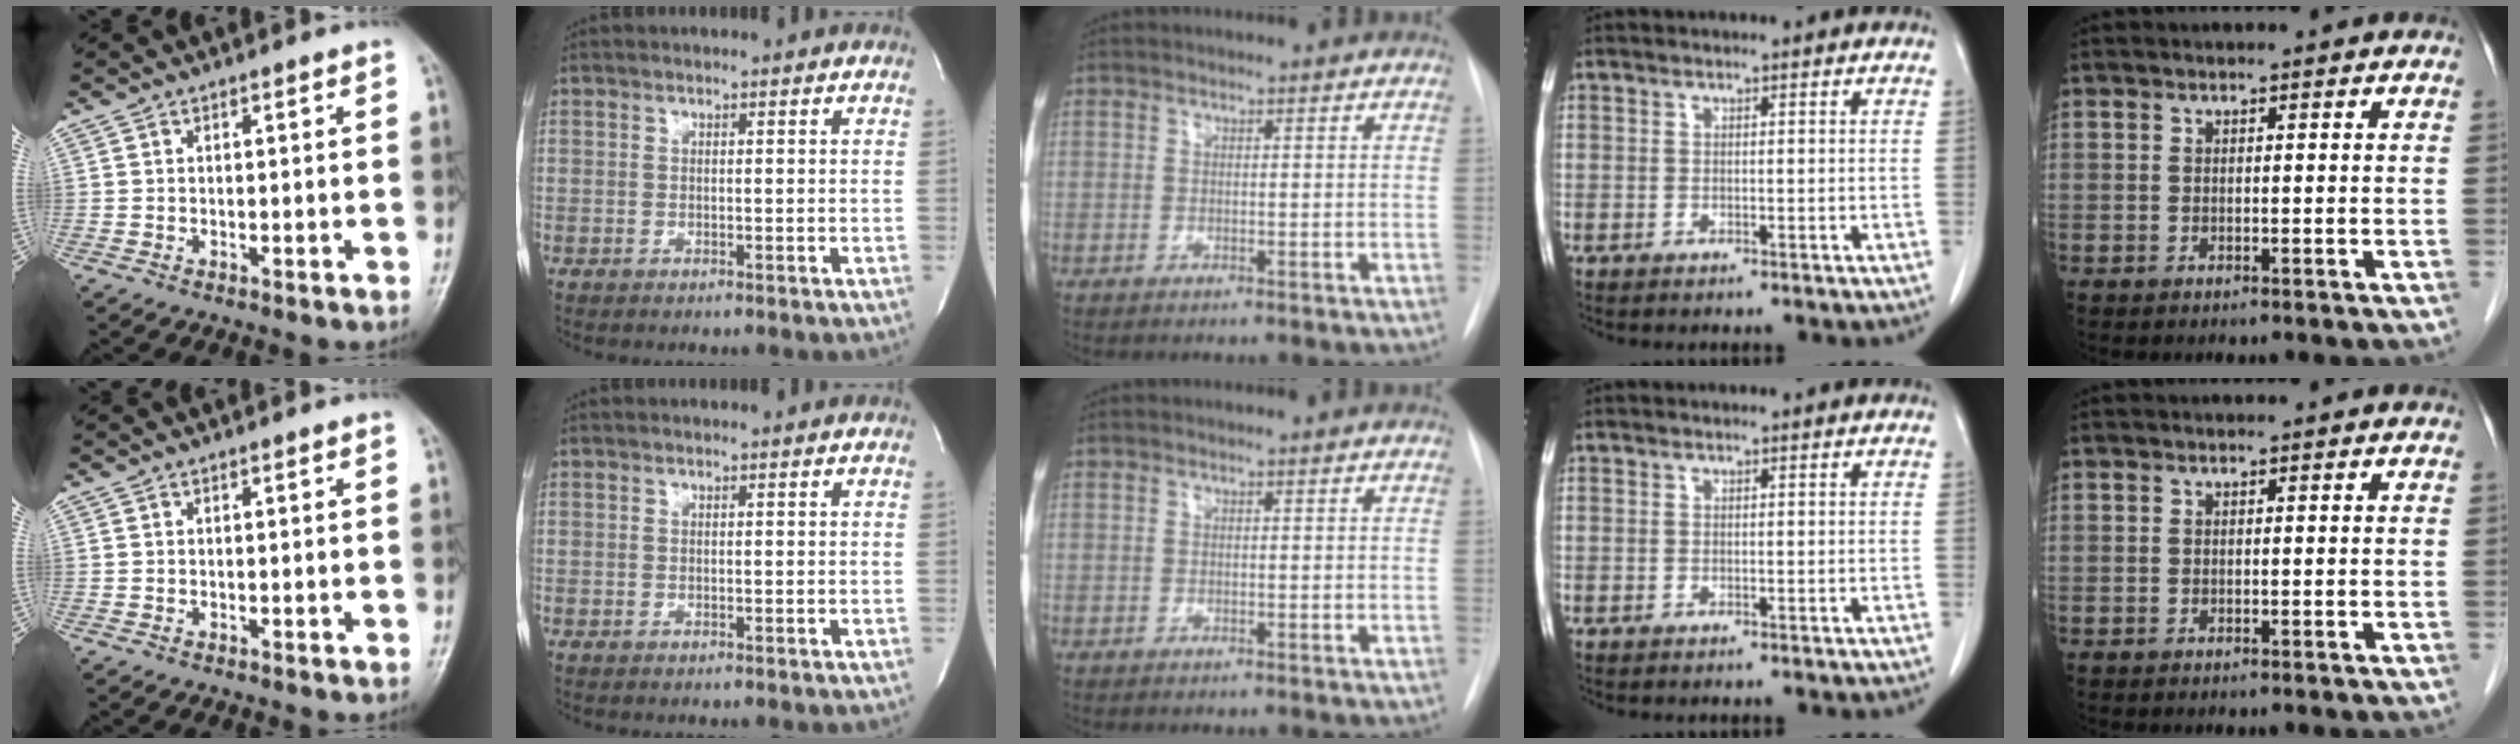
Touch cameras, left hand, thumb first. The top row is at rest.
{}